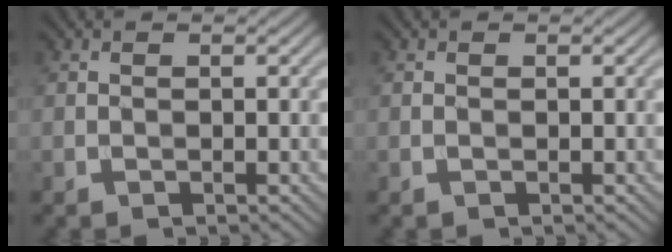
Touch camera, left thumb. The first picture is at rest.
{"total": 0.0}